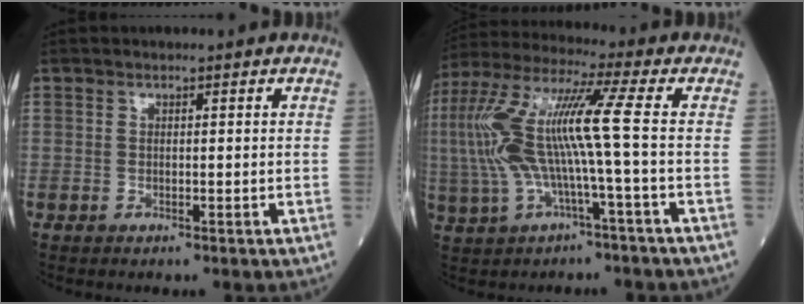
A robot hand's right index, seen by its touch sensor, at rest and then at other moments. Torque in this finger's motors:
{"motor_torque": [2.14, 0.00, 1.06, 0.21]}